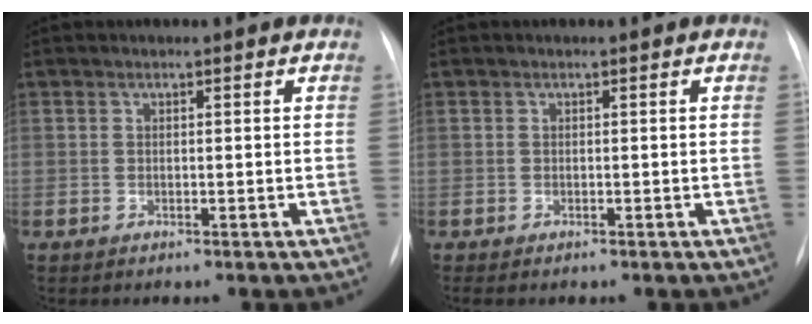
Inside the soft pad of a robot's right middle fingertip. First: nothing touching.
{"total": 0.7, "force": [-0.5, 0.3, 0.4], "torque": [-0.006, -0.002, -0.004]}